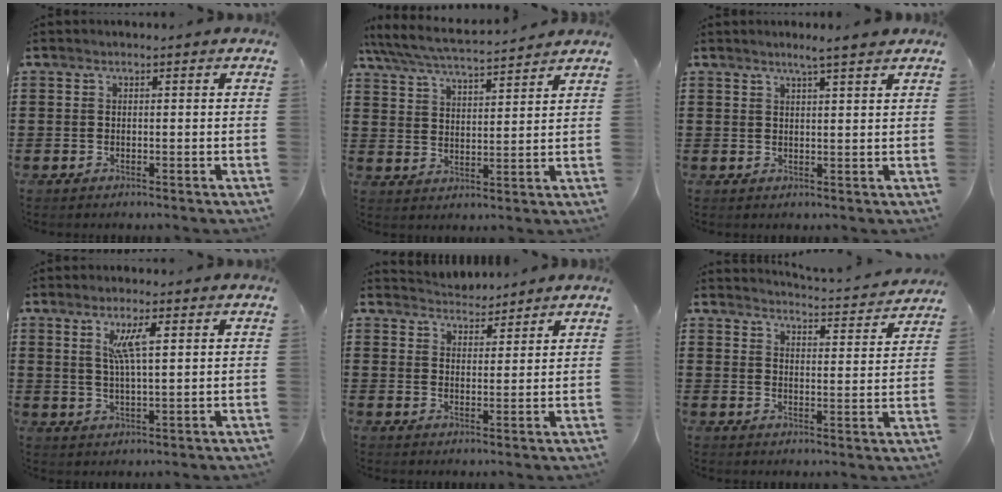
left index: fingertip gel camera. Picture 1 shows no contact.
{"total": 5.8, "force": [5.4, 0.3, 2.0], "torque": [-0.062, -0.030, 0.092]}
{"total": 2.9, "force": [2.5, -0.2, 1.4], "torque": [-0.032, 0.000, 0.045]}
{"total": 5.2, "force": [2.2, 1.1, 4.6], "torque": [-0.098, 0.005, 0.035]}
{"total": 3.5, "force": [3.5, 0.4, -0.4], "torque": [-0.005, -0.011, 0.064]}
{"total": 3.3, "force": [3.2, -0.4, 0.2], "torque": [-0.016, -0.032, 0.049]}